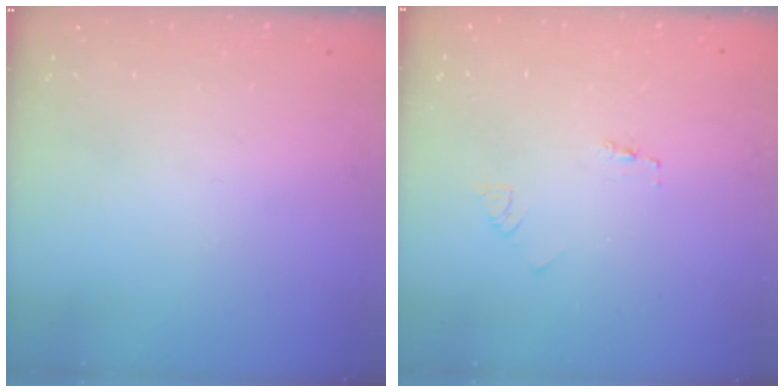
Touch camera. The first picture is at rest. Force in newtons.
{"total": 1.8, "press": 1.8, "slide": 0.2}